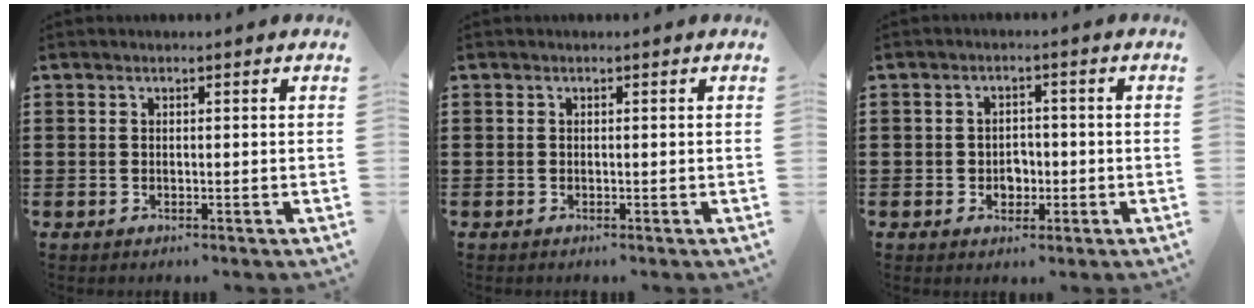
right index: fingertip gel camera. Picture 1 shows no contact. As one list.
[{"total": 0.0}, {"total": 2.6, "force": [-0.7, 2.2, 1.2], "torque": [-0.022, 0.003, -0.018]}]